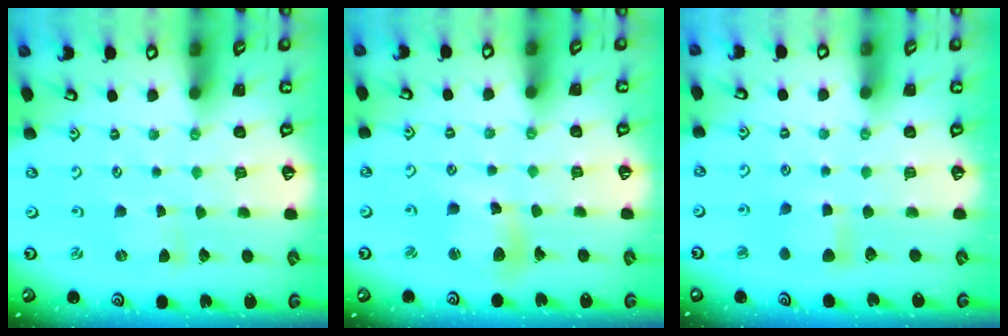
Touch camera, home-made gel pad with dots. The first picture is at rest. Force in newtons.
{"total": 10.0, "press": 9.9, "slide": 1.3}
{"total": 5.4, "press": 5.4, "slide": 0.8}